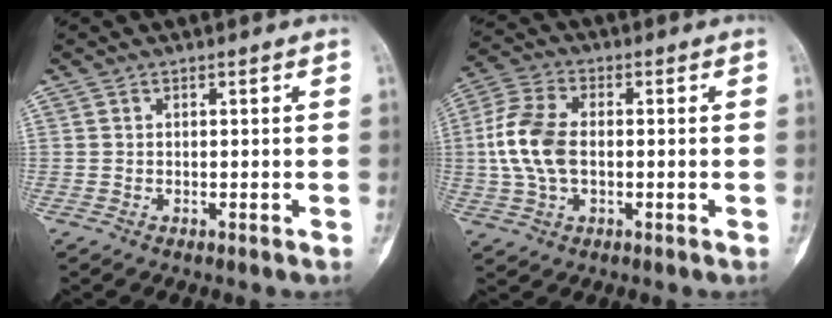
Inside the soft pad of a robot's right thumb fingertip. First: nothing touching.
{"total": 10.6, "force": [-0.4, 6.4, 8.5], "torque": [-0.187, 0.017, -0.013]}